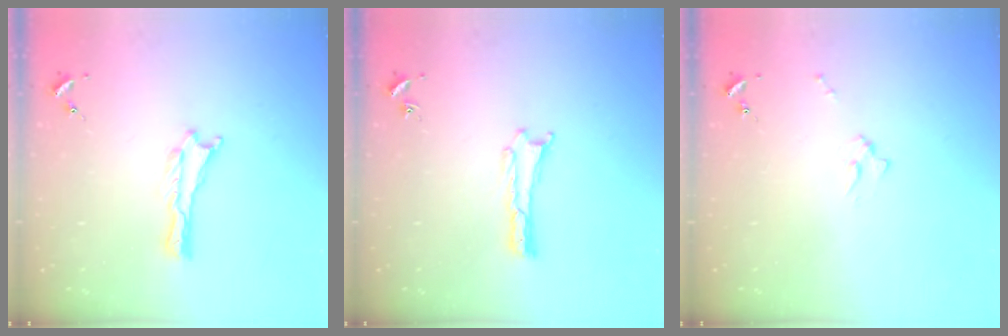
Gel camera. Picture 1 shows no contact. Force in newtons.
{"total": 0.0}
{"total": 1.7, "press": 1.6, "slide": 0.2}